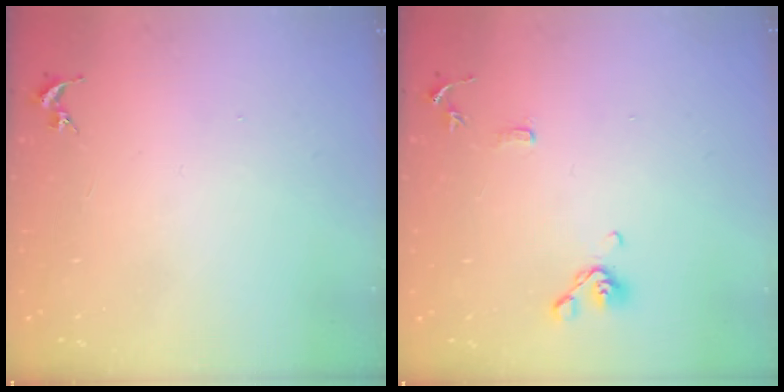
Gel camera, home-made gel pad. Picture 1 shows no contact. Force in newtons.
{"total": 10.5, "press": 10.4, "slide": 1.9}